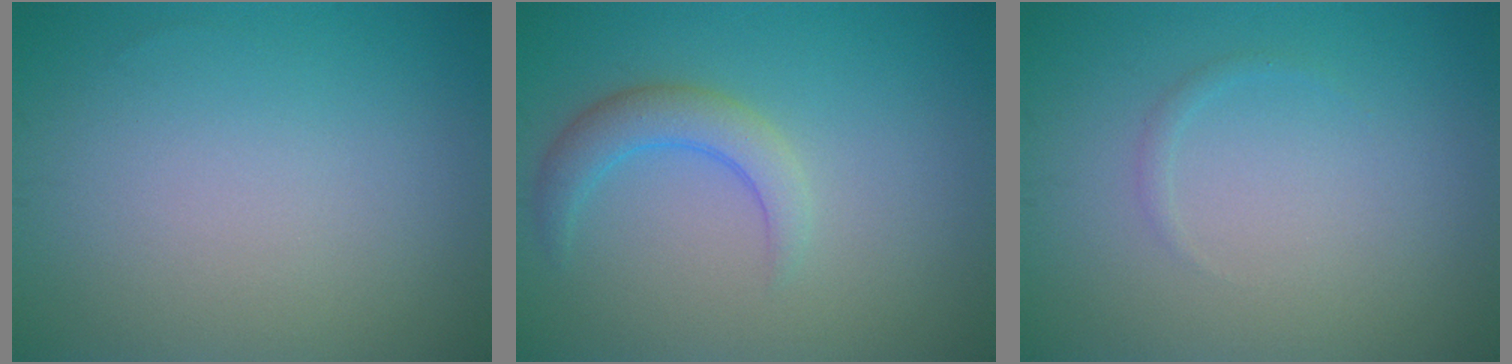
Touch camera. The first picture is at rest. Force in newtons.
{"total": 2.9, "press": 2.9, "slide": 0.2}
{"total": 0.6, "press": 0.6, "slide": 0.1}